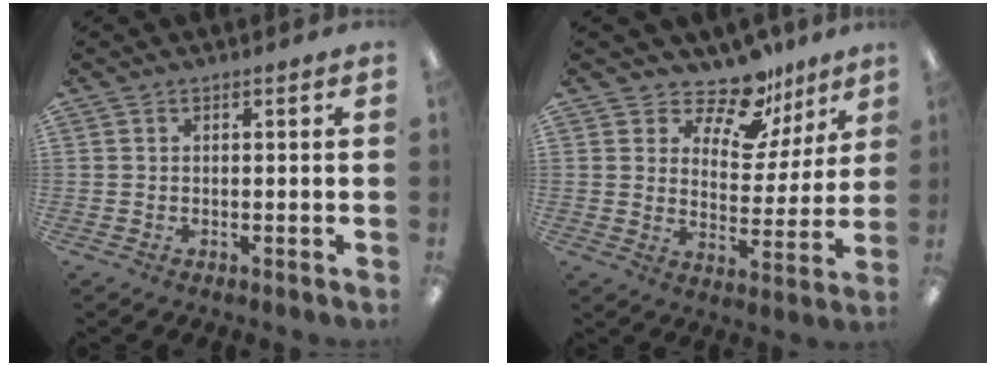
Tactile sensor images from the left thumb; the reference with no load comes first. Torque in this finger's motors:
{"motor_torque": [0.49, -0.24, -0.19, -0.33, -0.03]}